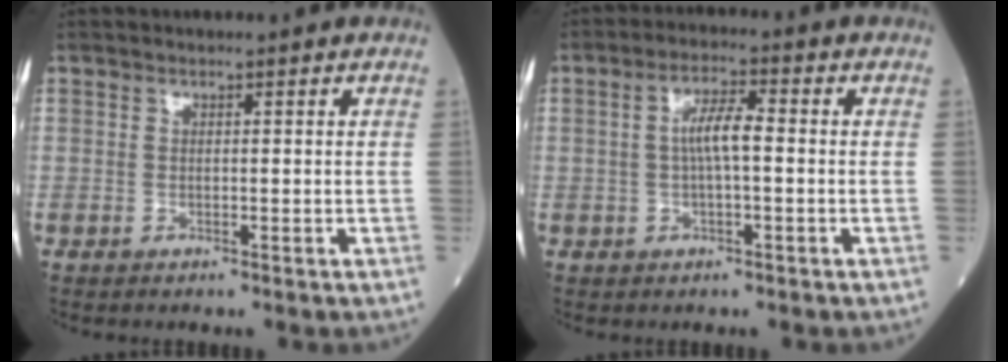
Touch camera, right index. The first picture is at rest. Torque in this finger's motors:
{"motor_torque": [0.57, 0.11, 0.42, 0.12]}